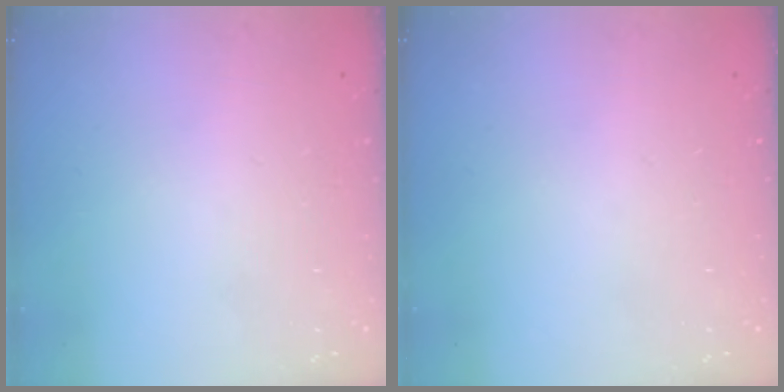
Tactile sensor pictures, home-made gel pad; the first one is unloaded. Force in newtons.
{"total": 0.0}